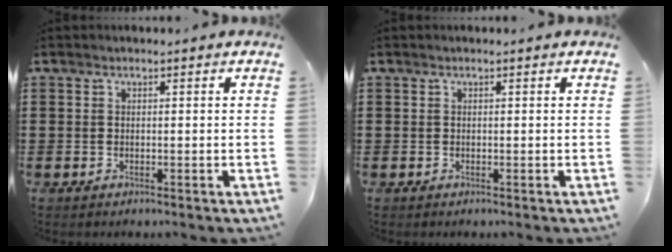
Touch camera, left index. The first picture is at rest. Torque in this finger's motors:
{"motor_torque": [-0.01, 0.01, 0.00, 0.00]}